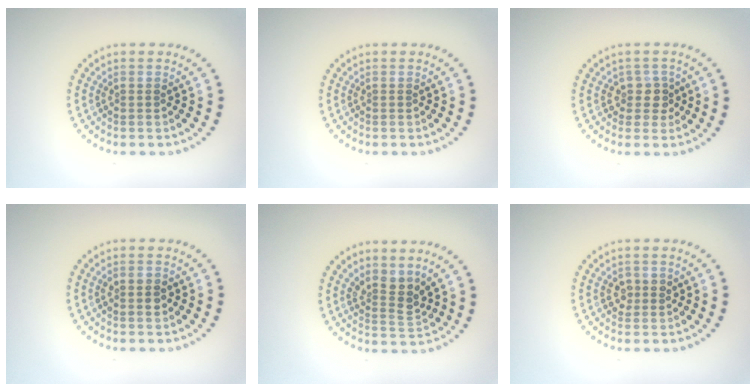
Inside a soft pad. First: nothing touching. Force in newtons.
{"total": 0.0}
{"total": 2.0, "press": 1.6, "slide": 1.2}
{"total": 1.3, "press": 1.3, "slide": 0.1}
{"total": 2.6, "press": 2.0, "slide": 1.7}
{"total": 1.4, "press": 1.4, "slide": 0.2}